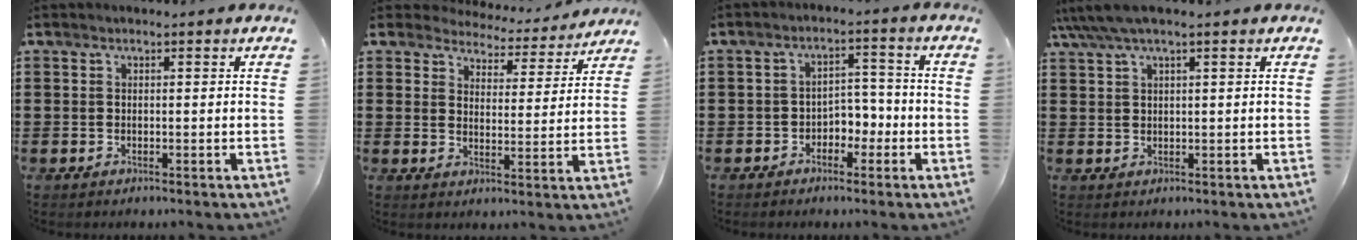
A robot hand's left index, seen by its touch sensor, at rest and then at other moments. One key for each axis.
{"total": 4.4, "fx": 4.3, "fy": 0.6, "fz": -0.2, "tx": -0.016, "ty": -0.033, "tz": 0.072}
{"total": 3.6, "fx": -2.3, "fy": 2.4, "fz": 1.5, "tx": -0.034, "ty": 0.009, "tz": -0.050}
{"total": 2.6, "fx": 1.6, "fy": 0.3, "fz": 2.0, "tx": -0.049, "ty": 0.000, "tz": 0.026}